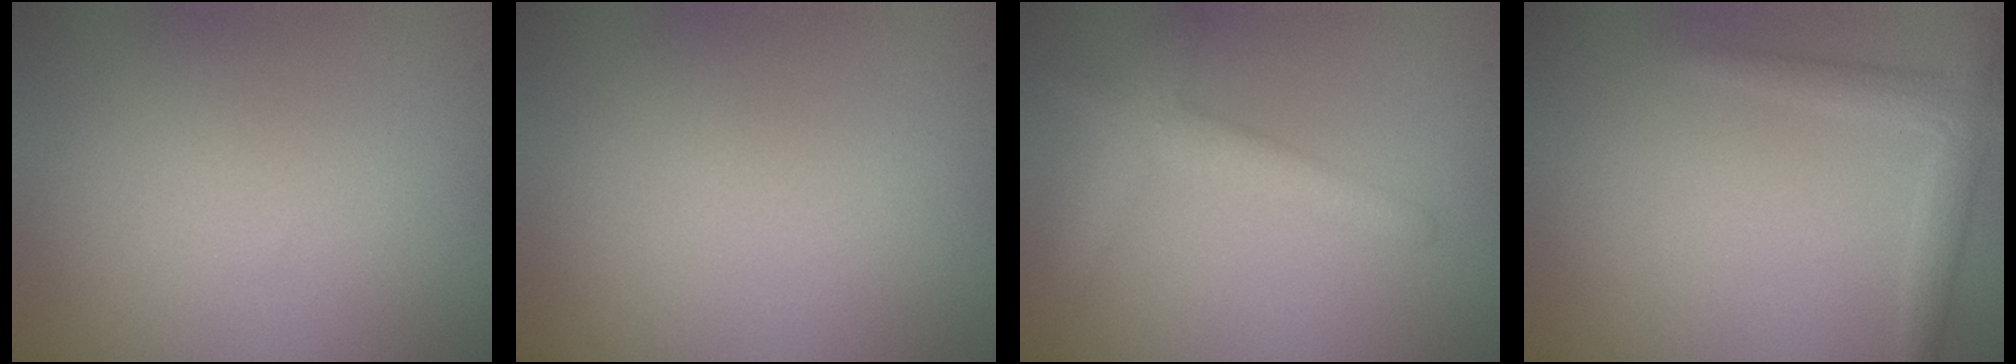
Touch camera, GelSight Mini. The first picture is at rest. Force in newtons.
{"total": 0.0}
{"total": 2.8, "press": 2.8, "slide": 0.3}
{"total": 2.3, "press": 2.3, "slide": 0.1}